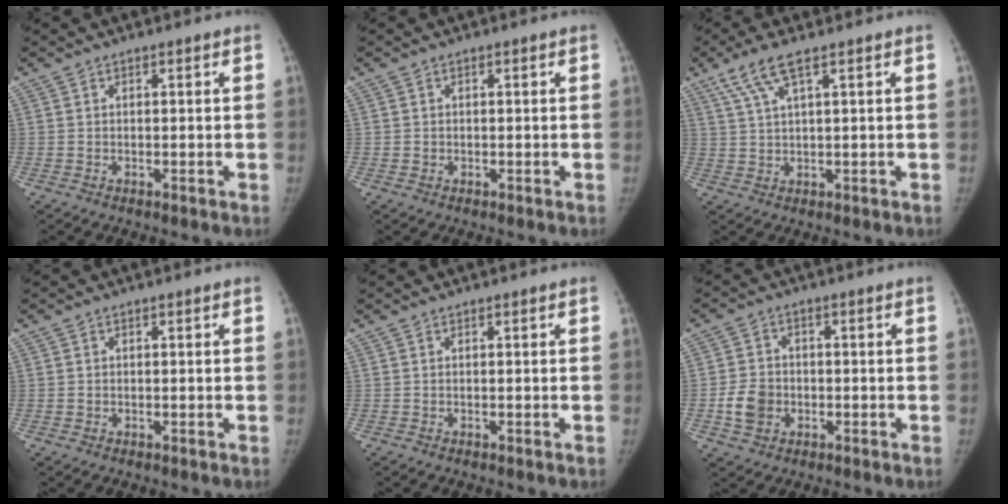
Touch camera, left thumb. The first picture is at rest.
{"total": 0.8, "force": [0.0, 0.8, 0.1], "torque": [0.002, 0.002, 0.001]}
{"total": 5.8, "force": [3.3, 1.1, 4.7], "torque": [-0.112, 0.000, 0.073]}
{"total": 0.6, "force": [0.0, 0.6, 0.0], "torque": [0.002, 0.002, 0.000]}
{"total": 0.0}
{"total": 6.0, "force": [-1.5, 4.9, 3.0], "torque": [-0.044, 0.010, -0.027]}